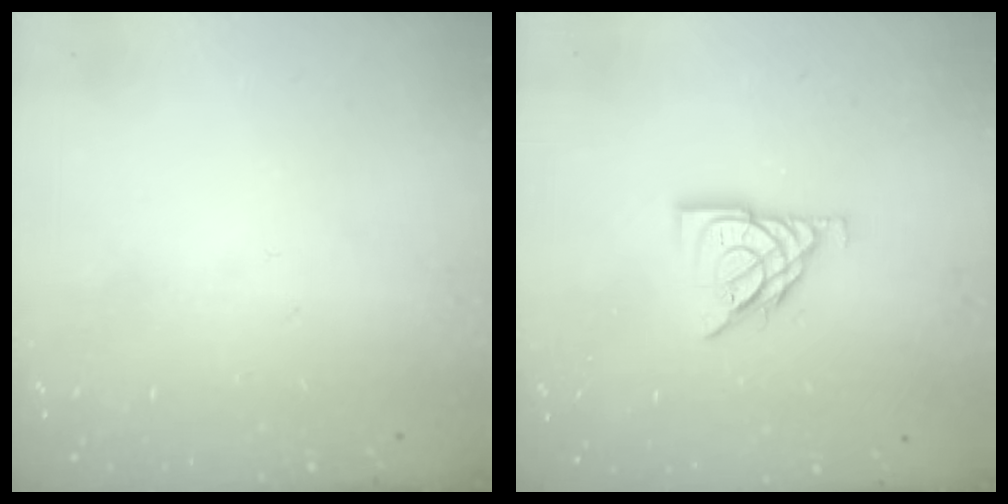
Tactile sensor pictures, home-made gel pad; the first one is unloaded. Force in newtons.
{"total": 9.6, "press": 9.6, "slide": 0.4}